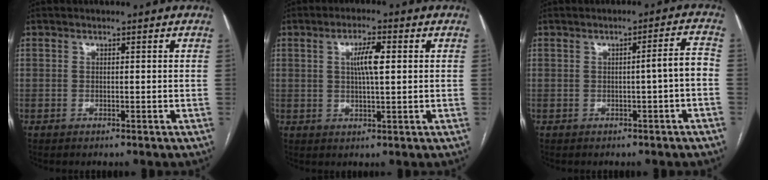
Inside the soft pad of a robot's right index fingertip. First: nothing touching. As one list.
[{"total": 4.8, "force": [1.1, 0.8, 4.6], "torque": [-0.083, 0.006, 0.020]}, {"total": 3.3, "force": [-0.8, -0.1, 3.2], "torque": [-0.038, 0.009, -0.010]}]